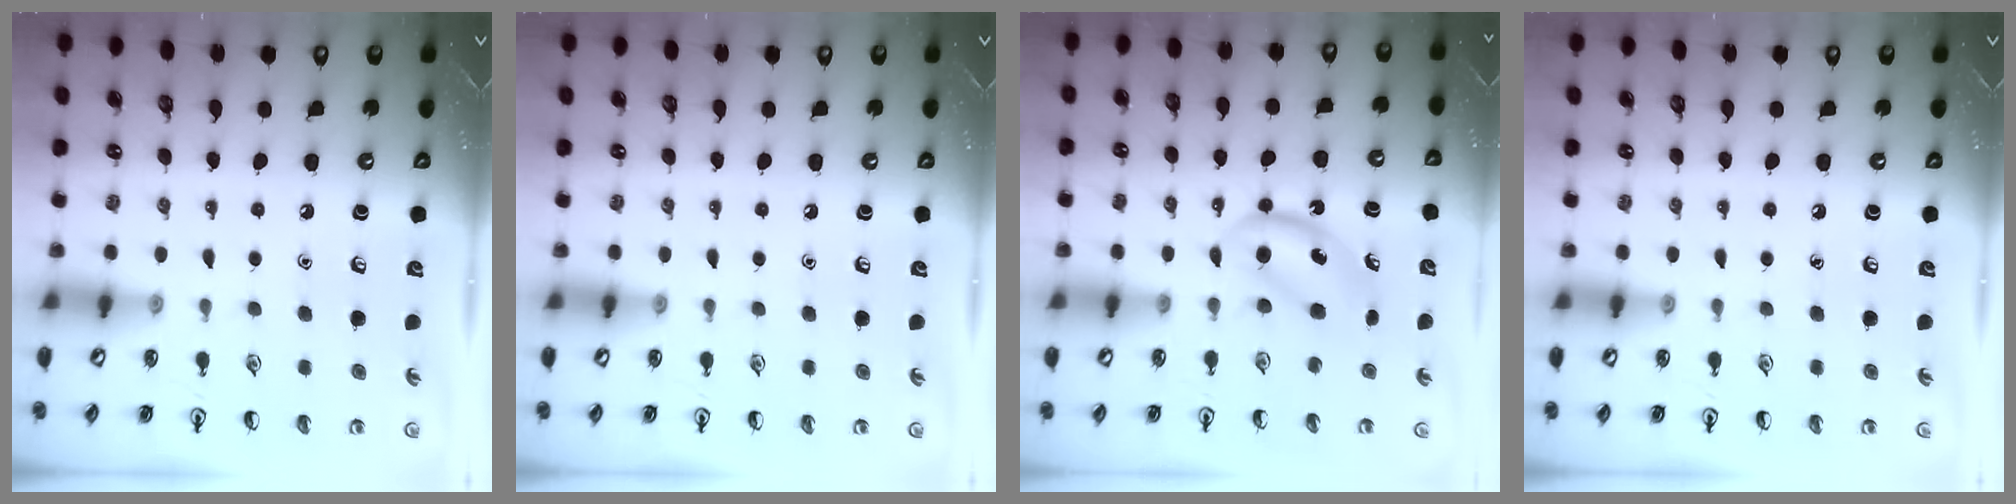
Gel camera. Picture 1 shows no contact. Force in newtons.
{"total": 0.0}
{"total": 5.4, "press": 5.4, "slide": 0.8}
{"total": 0.0}